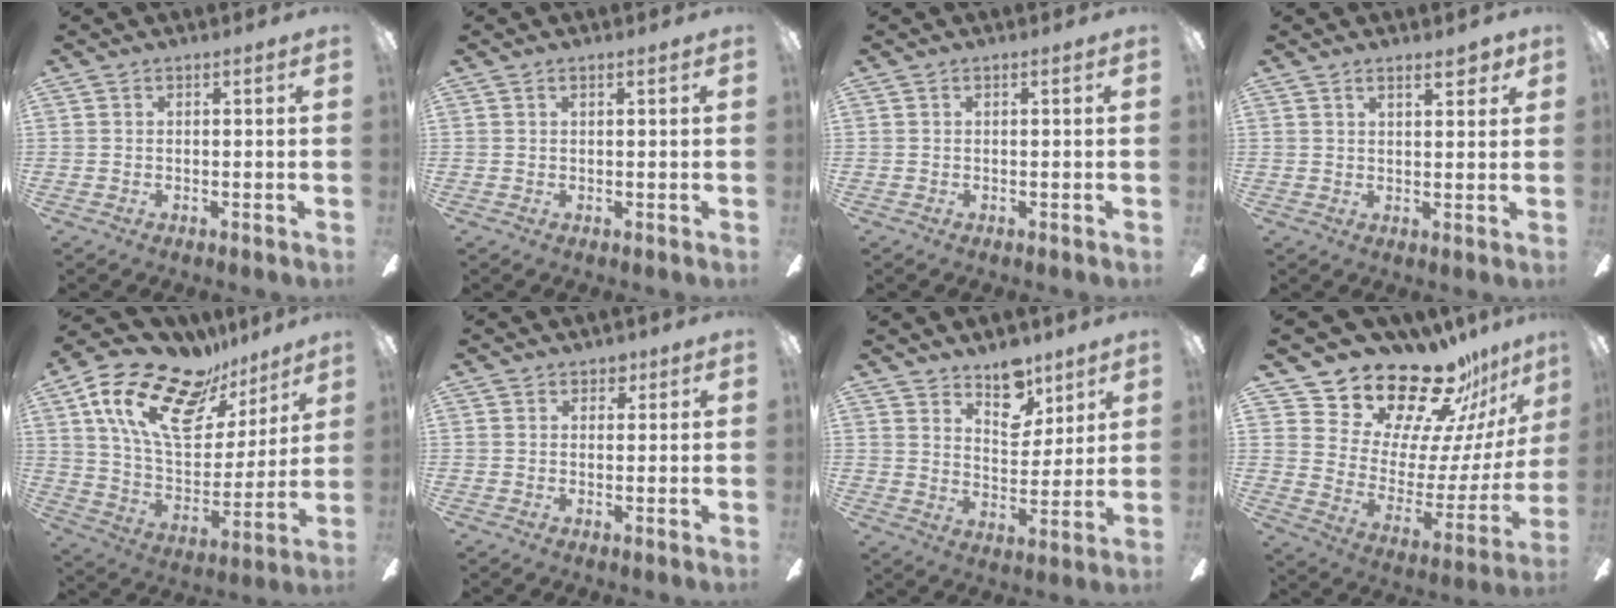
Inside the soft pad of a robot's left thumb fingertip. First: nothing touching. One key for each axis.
{"total": 0.6, "fx": 0.3, "fy": 0.0, "fz": 0.5, "tx": -0.011, "ty": 0.000, "tz": 0.006}
{"total": 0.0}
{"total": 4.7, "fx": 3.1, "fy": 1.5, "fz": 3.2, "tx": -0.037, "ty": -0.012, "tz": 0.047}
{"total": 22.5, "fx": 14.0, "fy": 11.1, "fz": 13.6, "tx": -0.237, "ty": -0.068, "tz": 0.251}
{"total": 2.2, "fx": 1.4, "fy": 1.5, "fz": 0.6, "tx": 0.003, "ty": -0.003, "tz": 0.023}
{"total": 10.2, "fx": 7.4, "fy": 5.5, "fz": 4.4, "tx": -0.044, "ty": -0.047, "tz": 0.132}
{"total": 21.4, "fx": 19.6, "fy": 6.7, "fz": 5.3, "tx": -0.098, "ty": -0.165, "tz": 0.350}